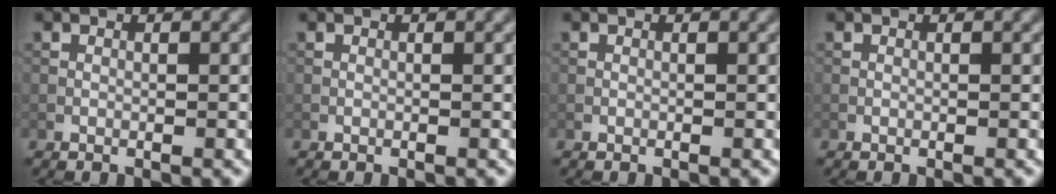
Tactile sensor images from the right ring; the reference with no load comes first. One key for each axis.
{"total": 0.0}
{"total": 0.0}
{"total": 0.0}